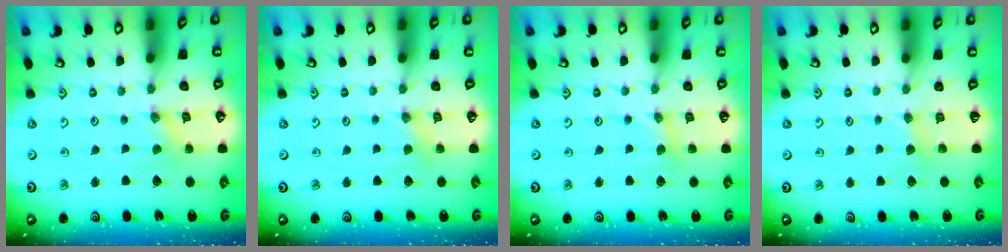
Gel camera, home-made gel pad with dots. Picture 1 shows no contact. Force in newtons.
{"total": 2.7, "press": 2.7, "slide": 0.4}
{"total": 2.8, "press": 2.8, "slide": 0.5}
{"total": 2.8, "press": 2.7, "slide": 0.4}